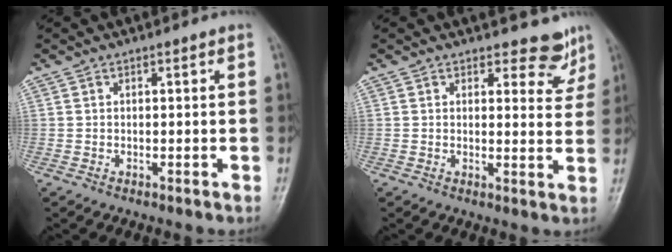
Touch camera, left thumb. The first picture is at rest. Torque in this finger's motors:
{"motor_torque": [-0.59, -0.01, -0.35, -0.26, 0.09]}